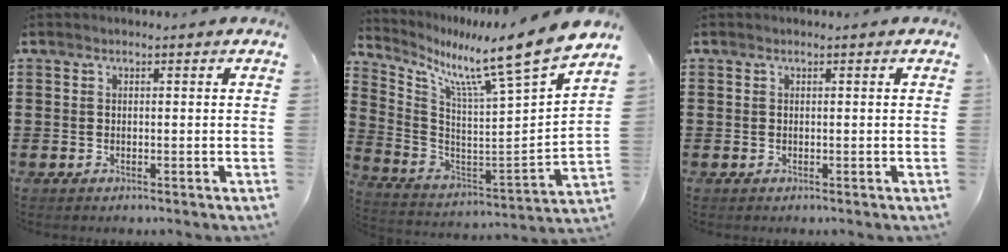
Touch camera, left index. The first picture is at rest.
{"total": 10.8, "force": [9.2, -0.9, 5.5], "torque": [-0.121, -0.088, 0.134]}
{"total": 0.0}